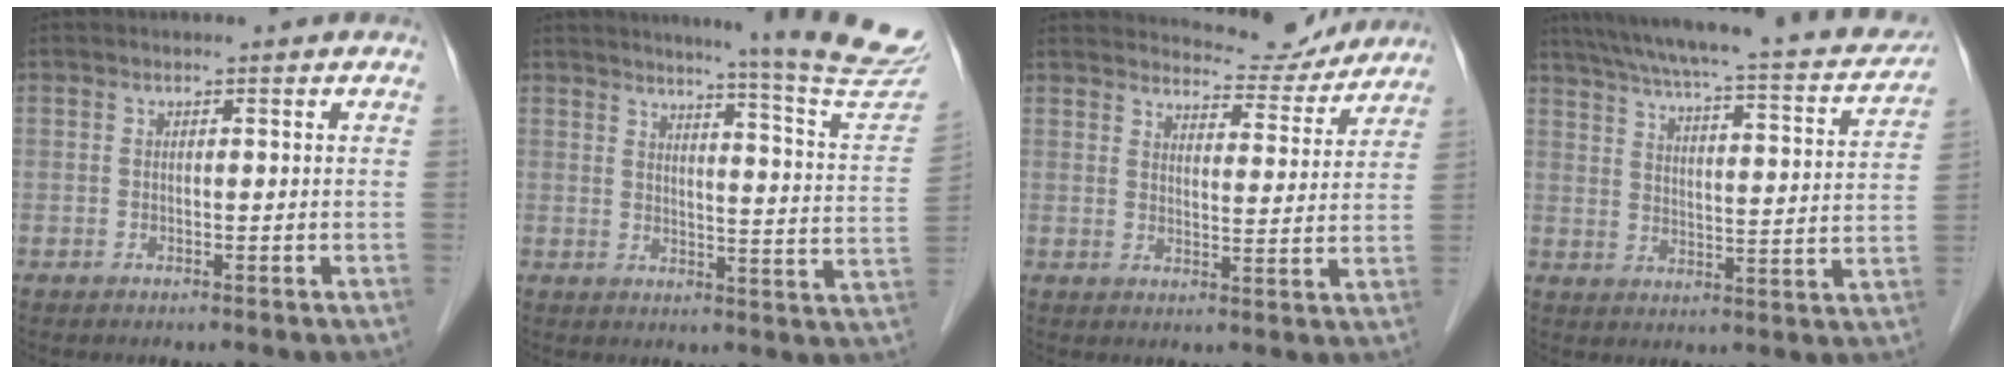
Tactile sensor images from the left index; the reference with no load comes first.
{"total": 17.7, "force": [15.9, -1.6, 7.6], "torque": [-0.102, -0.109, 0.171]}
{"total": 9.5, "force": [9.1, 2.3, 1.1], "torque": [-0.008, -0.011, 0.110]}
{"total": 22.9, "force": [19.3, 3.9, 11.6], "torque": [-0.184, -0.010, 0.242]}